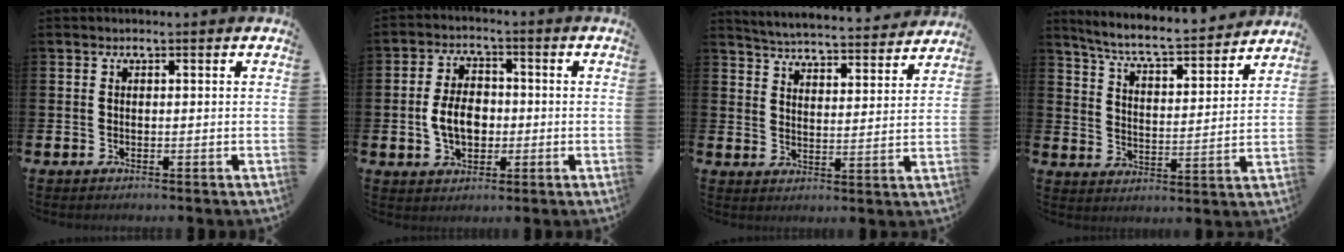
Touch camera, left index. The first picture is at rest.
{"total": 5.8, "force": [-0.6, 4.0, 4.1], "torque": [-0.075, 0.006, -0.017]}
{"total": 5.1, "force": [5.1, 0.2, 0.2], "torque": [-0.023, -0.045, 0.087]}
{"total": 6.6, "force": [6.2, 0.5, 2.2], "torque": [-0.074, -0.049, 0.103]}